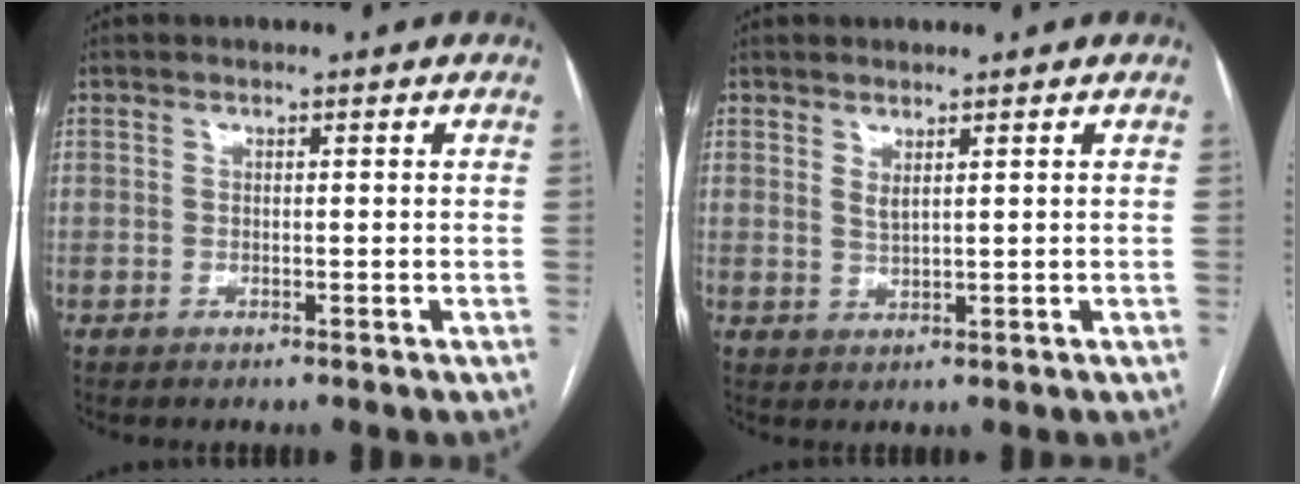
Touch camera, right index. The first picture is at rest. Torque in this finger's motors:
{"motor_torque": [0.16, 0.07, 0.01, 0.00]}